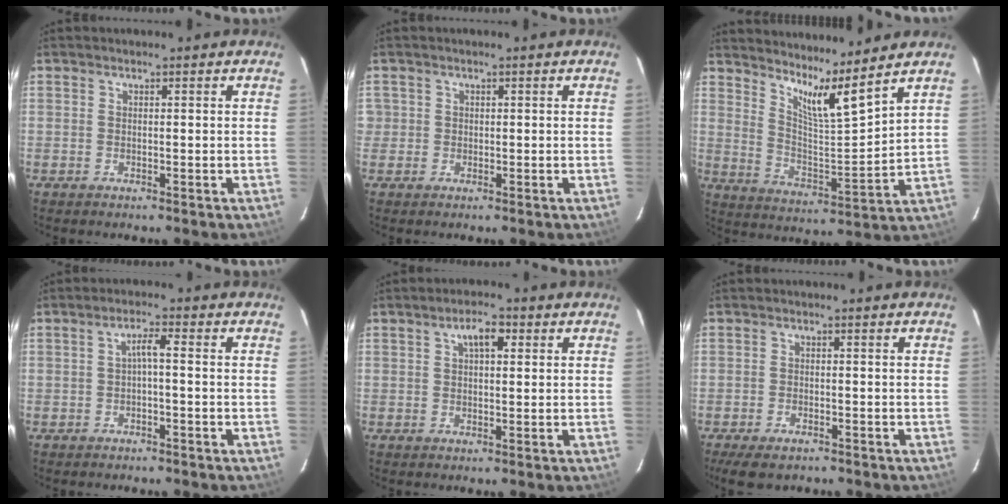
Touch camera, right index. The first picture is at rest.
{"total": 1.7, "force": [-0.1, 1.7, -0.1], "torque": [0.010, 0.011, 0.002]}
{"total": 10.9, "force": [9.0, -0.7, 6.1], "torque": [-0.099, -0.034, 0.161]}
{"total": 2.3, "force": [-0.6, 0.2, 2.2], "torque": [-0.044, 0.008, -0.009]}
{"total": 3.9, "force": [1.5, 1.7, 3.2], "torque": [-0.054, 0.014, 0.025]}
{"total": 5.8, "force": [-4.3, 2.6, 2.9], "torque": [-0.071, -0.013, -0.070]}